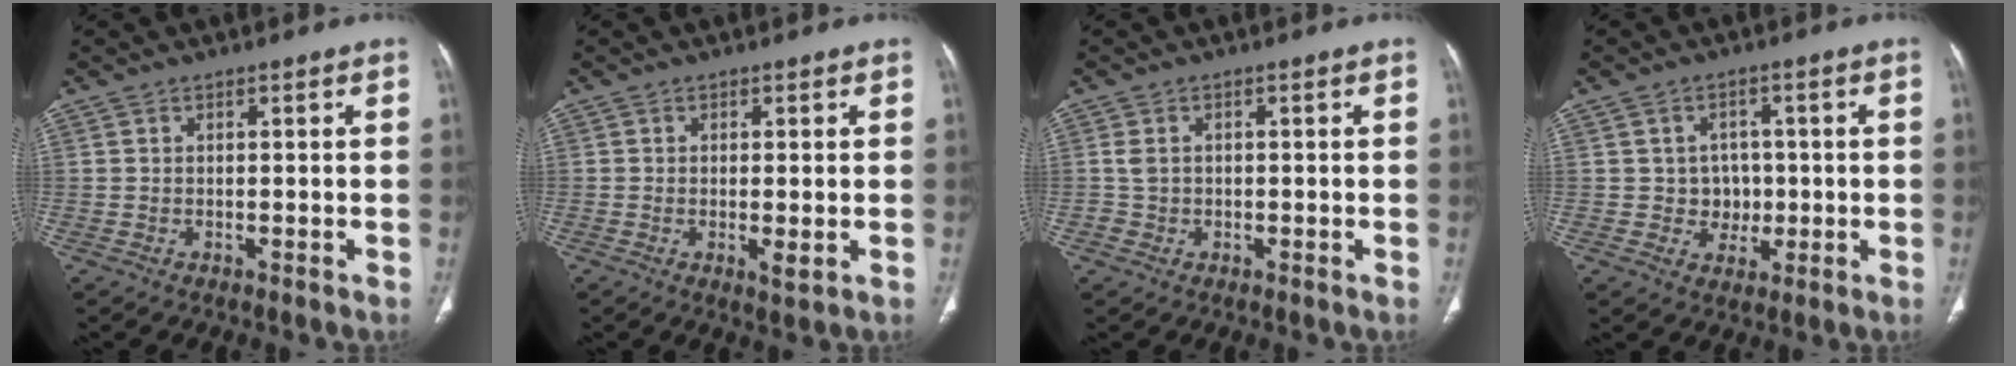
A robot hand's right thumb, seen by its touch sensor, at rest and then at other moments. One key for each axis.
{"total": 2.6, "fx": -0.5, "fy": 0.7, "fz": 2.5, "tx": -0.043, "ty": -0.008, "tz": -0.009}
{"total": 1.8, "fx": 0.0, "fy": 1.7, "fz": 0.8, "tx": -0.005, "ty": 0.004, "tz": 0.003}
{"total": 5.1, "fx": -0.1, "fy": 4.9, "fz": 1.5, "tx": 0.012, "ty": 0.009, "tz": -0.001}